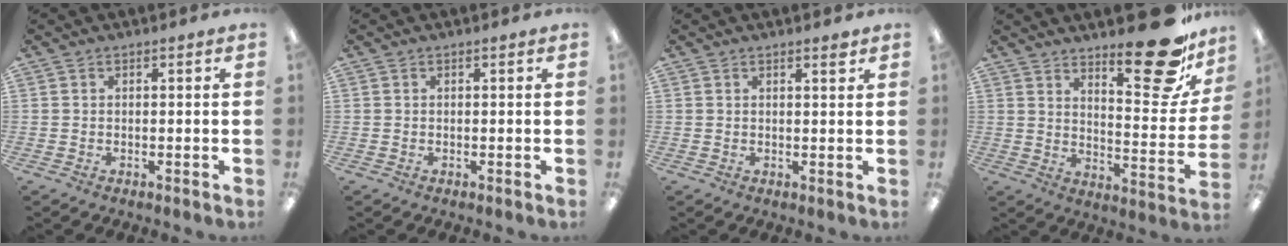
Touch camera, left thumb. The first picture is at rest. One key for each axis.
{"total": 0.0}
{"total": 1.6, "fx": 1.4, "fy": 0.2, "fz": 0.8, "tx": -0.010, "ty": -0.005, "tz": 0.023}
{"total": 21.0, "fx": 14.7, "fy": 7.0, "fz": 13.3, "tx": -0.161, "ty": -0.104, "tz": 0.233}